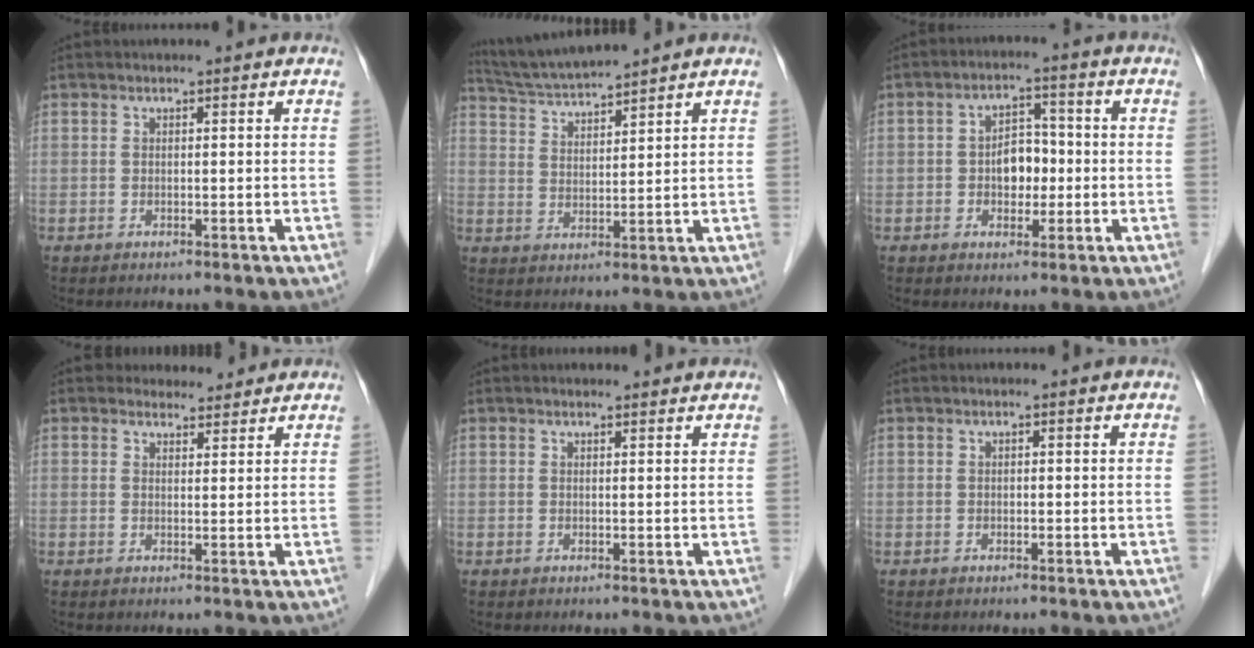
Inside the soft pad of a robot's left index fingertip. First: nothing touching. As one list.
[{"total": 7.3, "force": [7.0, -1.2, 2.0], "torque": [-0.047, 0.014, 0.139]}, {"total": 5.1, "force": [-0.7, 3.4, 3.7], "torque": [-0.062, 0.016, -0.013]}, {"total": 3.5, "force": [3.2, 1.4, 0.0], "torque": [0.005, 0.000, 0.040]}, {"total": 2.3, "force": [2.2, 0.3, 0.4], "torque": [-0.012, 0.007, 0.024]}, {"total": 0.0}]